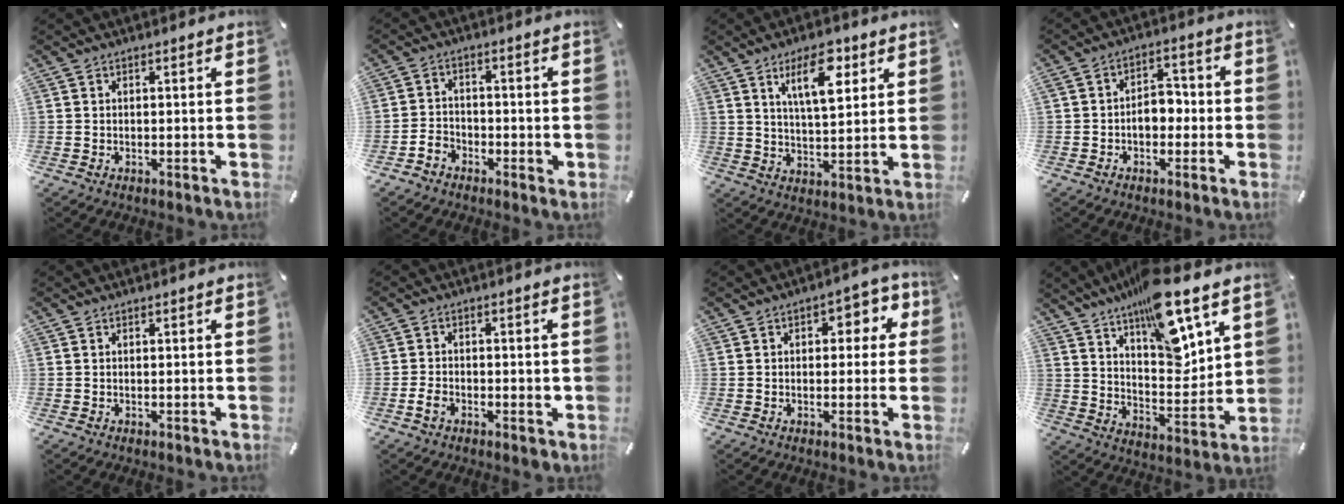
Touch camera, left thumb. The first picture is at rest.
{"total": 4.2, "force": [-2.6, 3.0, 1.4], "torque": [-0.020, 0.016, -0.047]}
{"total": 11.4, "force": [5.9, 4.9, 8.4], "torque": [-0.130, -0.013, 0.097]}
{"total": 6.2, "force": [-1.5, 4.5, 3.9], "torque": [-0.062, 0.015, -0.029]}
{"total": 0.0}
{"total": 3.9, "force": [-1.3, 2.5, 2.7], "torque": [-0.050, 0.007, -0.023]}
{"total": 5.8, "force": [1.0, 3.8, 4.3], "torque": [-0.041, -0.002, 0.005]}
{"total": 16.4, "force": [11.6, 5.7, 10.1], "torque": [-0.157, -0.073, 0.195]}